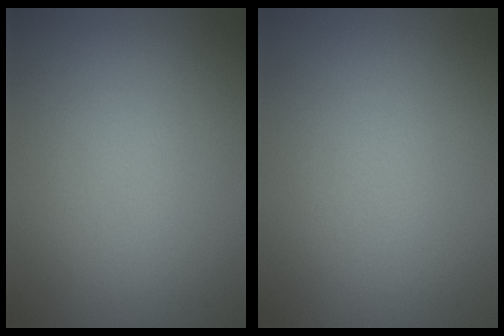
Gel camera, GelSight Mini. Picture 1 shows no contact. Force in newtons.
{"total": 0.0}